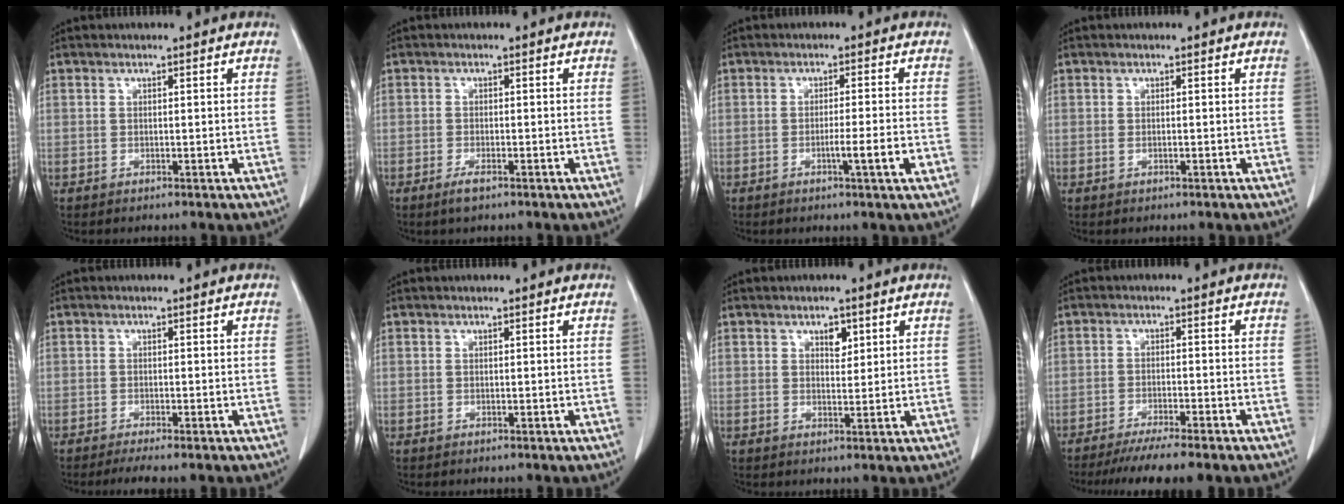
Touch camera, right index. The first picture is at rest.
{"total": 1.9, "force": [-1.2, 0.4, 1.4], "torque": [-0.030, -0.003, -0.020]}
{"total": 4.5, "force": [-1.6, -0.5, 4.1], "torque": [-0.061, -0.006, -0.025]}
{"total": 0.6, "force": [-0.1, 0.1, 0.6], "torque": [-0.013, -0.001, -0.001]}
{"total": 3.9, "force": [-3.1, 0.2, 2.3], "torque": [-0.031, -0.007, -0.046]}
{"total": 0.0}
{"total": 2.3, "force": [1.2, 1.3, 1.5], "torque": [-0.019, -0.002, 0.019]}
{"total": 9.2, "force": [-7.6, 0.1, 5.2], "torque": [-0.069, -0.019, -0.118]}